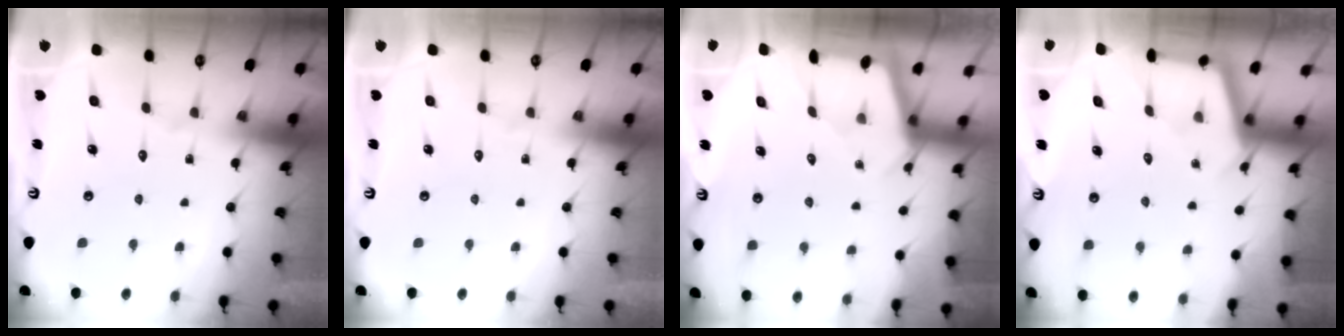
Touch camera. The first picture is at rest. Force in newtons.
{"total": 0.0}
{"total": 2.2, "press": 2.2, "slide": 0.3}
{"total": 2.9, "press": 2.9, "slide": 0.3}